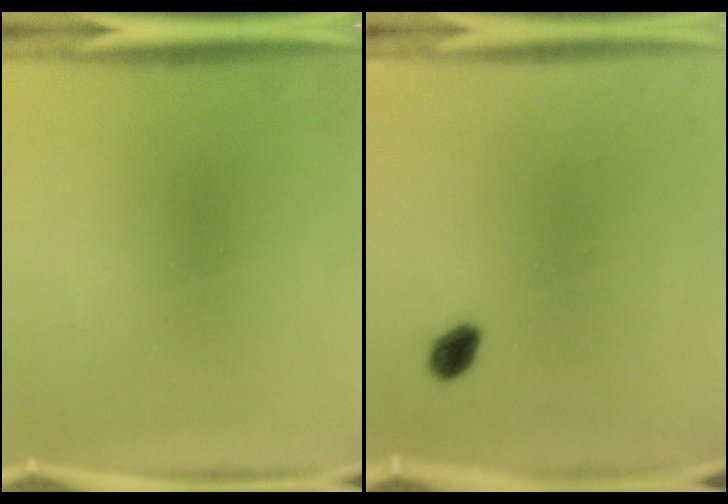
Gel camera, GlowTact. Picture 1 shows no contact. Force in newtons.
{"total": 2.8}